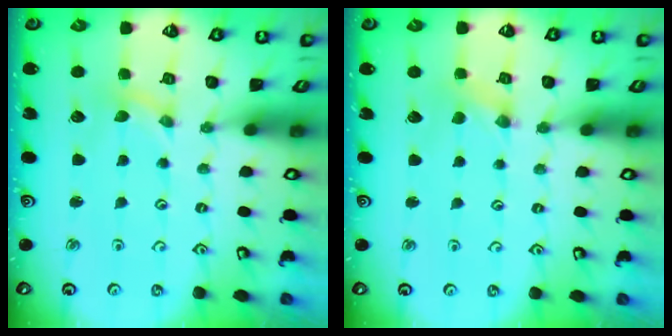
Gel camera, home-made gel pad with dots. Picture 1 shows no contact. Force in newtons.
{"total": 0.0}